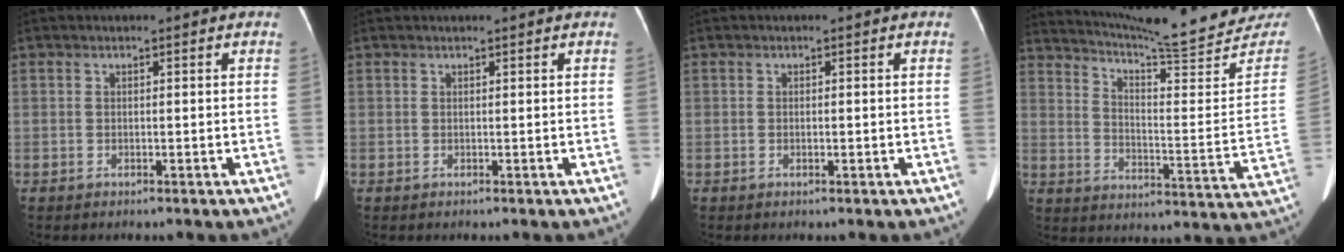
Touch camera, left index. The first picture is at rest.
{"total": 0.7, "force": [0.6, 0.1, 0.3], "torque": [-0.005, 0.008, 0.009]}
{"total": 0.6, "force": [-0.2, 0.2, 0.6], "torque": [-0.010, -0.001, -0.003]}
{"total": 23.4, "force": [22.0, 1.1, 7.9], "torque": [-0.121, -0.092, 0.285]}